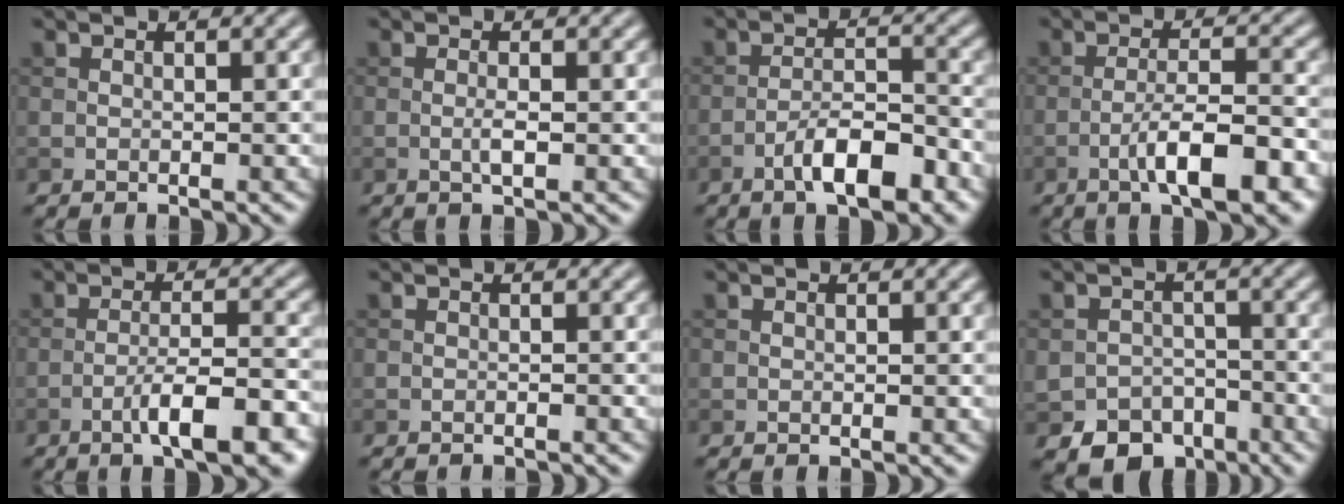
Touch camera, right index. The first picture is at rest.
{"total": 1.4, "force": [-0.3, 0.2, 1.3], "torque": [-0.027, -0.001, -0.008]}
{"total": 5.5, "force": [-3.1, 1.7, 4.2], "torque": [-0.068, 0.009, -0.053]}
{"total": 6.8, "force": [-3.2, 1.6, 5.9], "torque": [-0.100, 0.007, -0.053]}
{"total": 7.0, "force": [-3.7, 1.4, 5.8], "torque": [-0.092, 0.008, -0.059]}
{"total": 1.2, "force": [-1.1, 0.2, 0.3], "torque": [0.003, 0.000, -0.018]}
{"total": 0.0}
{"total": 5.2, "force": [-3.2, 3.6, 2.0], "torque": [-0.026, -0.013, -0.044]}